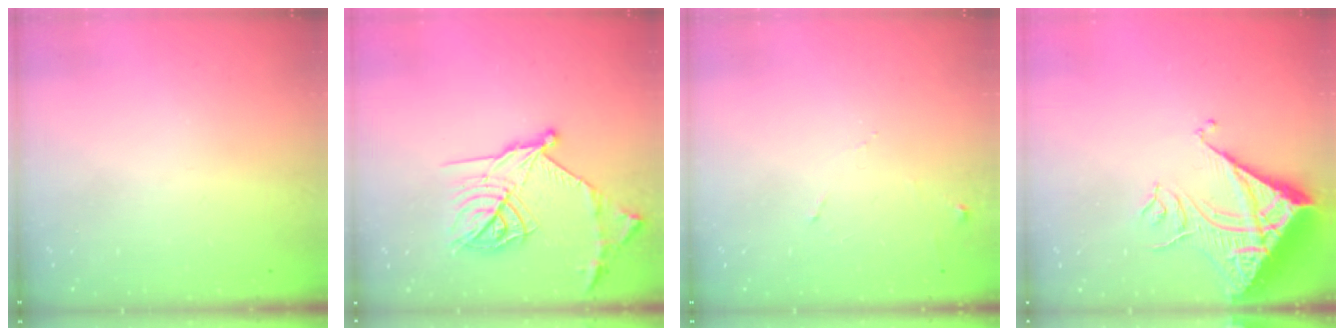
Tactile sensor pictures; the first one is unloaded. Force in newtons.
{"total": 20.0, "press": 20.0, "slide": 1.2}
{"total": 5.9, "press": 5.8, "slide": 0.7}
{"total": 11.6, "press": 11.5, "slide": 1.4}